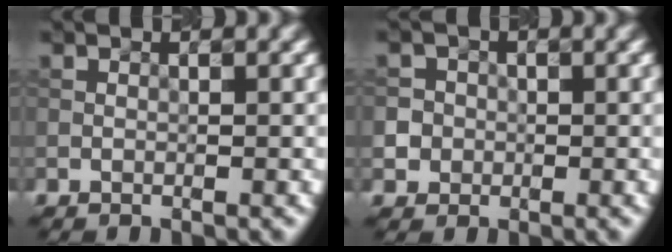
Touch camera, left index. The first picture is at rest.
{"total": 4.1, "force": [-0.7, 4.0, 0.8], "torque": [0.007, 0.016, -0.031]}